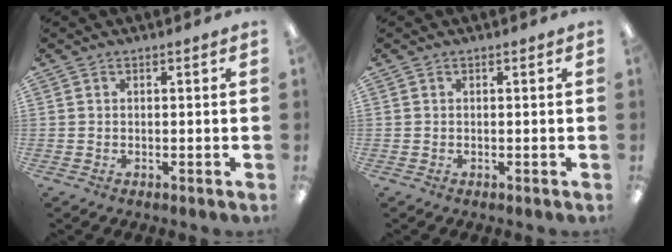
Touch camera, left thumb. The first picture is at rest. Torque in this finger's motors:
{"motor_torque": [-0.05, 0.08, 0.11, -0.11, 0.00]}